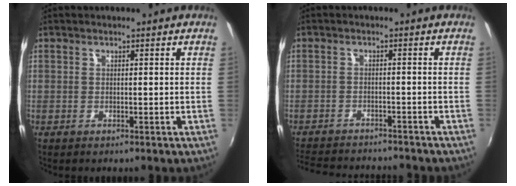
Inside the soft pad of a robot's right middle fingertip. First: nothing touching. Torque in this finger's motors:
{"motor_torque": [0.94, -1.20, 0.07, 0.02]}